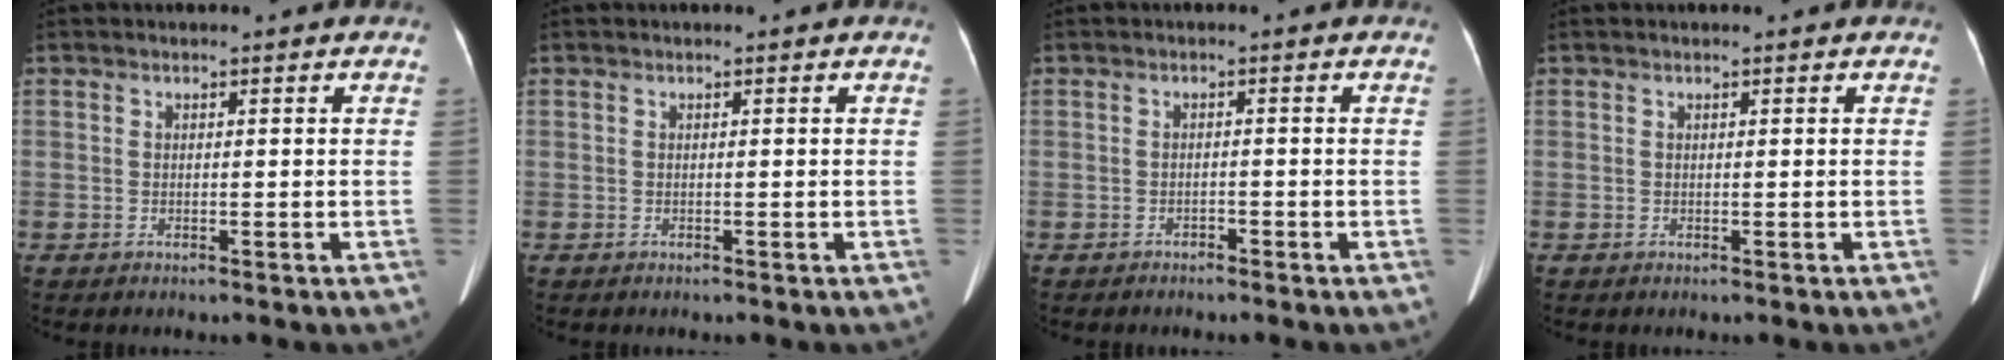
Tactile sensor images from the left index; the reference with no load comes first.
{"total": 0.0}
{"total": 1.0, "force": [-0.9, 0.3, 0.2], "torque": [-0.005, 0.001, -0.014]}
{"total": 0.0}